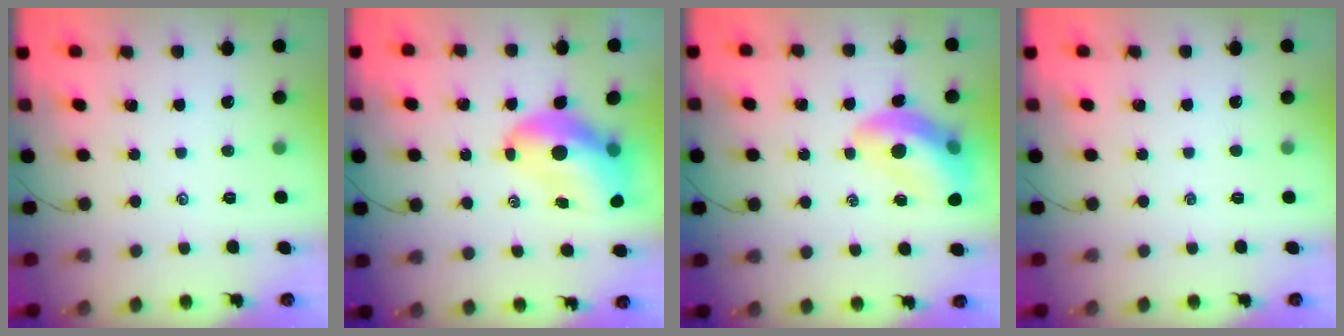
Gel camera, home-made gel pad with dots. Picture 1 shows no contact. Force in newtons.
{"total": 11.6, "press": 11.0, "slide": 3.4}
{"total": 13.4, "press": 12.9, "slide": 3.3}
{"total": 0.0}